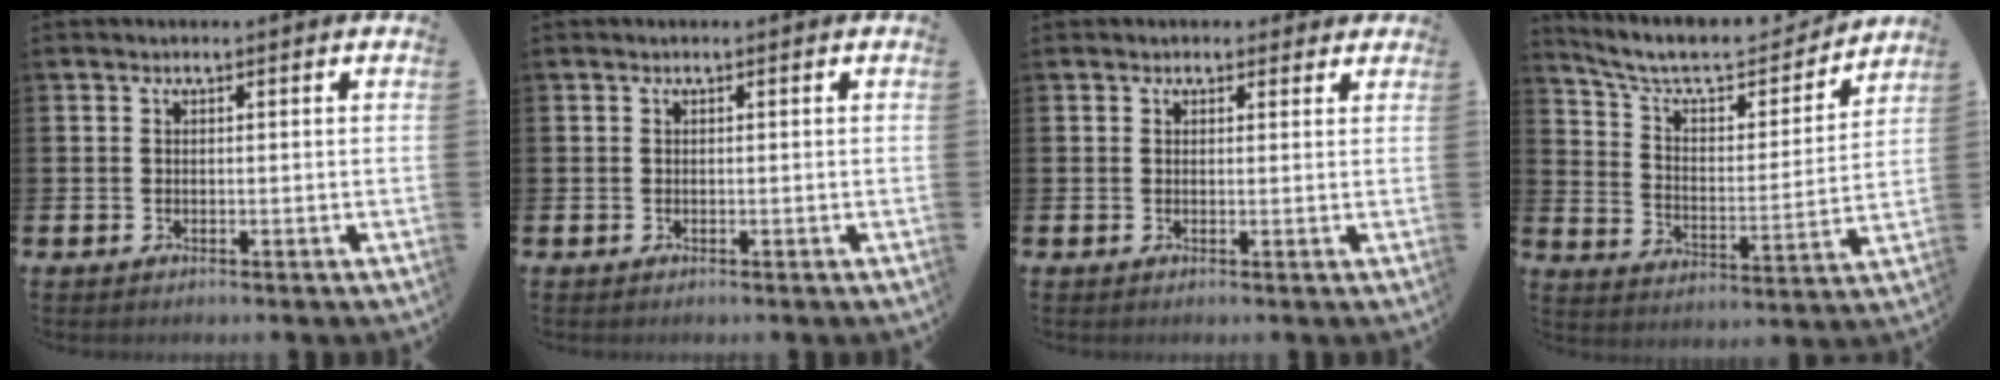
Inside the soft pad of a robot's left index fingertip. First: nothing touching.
{"total": 0.0}
{"total": 1.8, "force": [1.5, 0.9, 0.0], "torque": [0.011, 0.000, 0.024]}
{"total": 9.6, "force": [8.3, 2.9, 3.7], "torque": [-0.101, -0.055, 0.139]}